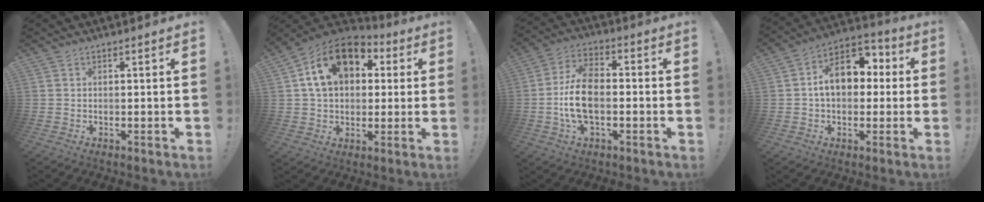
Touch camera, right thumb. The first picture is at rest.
{"total": 17.8, "force": [6.1, 12.5, 11.1], "torque": [-0.163, -0.007, 0.112]}
{"total": 13.0, "force": [-2.0, 7.9, 10.1], "torque": [-0.194, 0.007, -0.038]}
{"total": 14.2, "force": [1.9, 10.1, 9.7], "torque": [-0.136, 0.011, 0.041]}